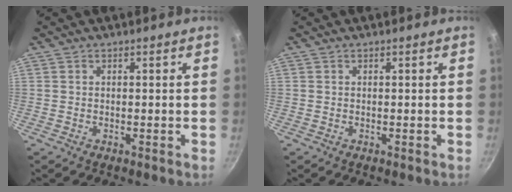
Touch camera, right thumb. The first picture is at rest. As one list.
[{"total": 0.0}]